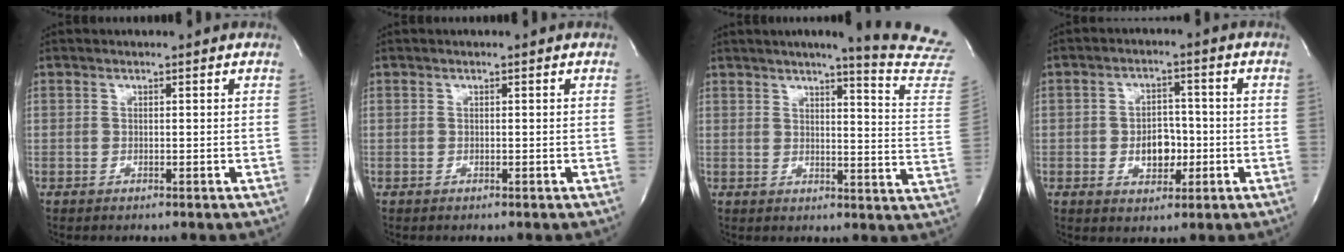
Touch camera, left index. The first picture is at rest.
{"total": 0.0}
{"total": 16.8, "force": [15.1, -1.3, 7.3], "torque": [-0.092, -0.105, 0.160]}
{"total": 5.5, "force": [-1.2, 3.6, 4.0], "torque": [-0.062, 0.006, -0.013]}